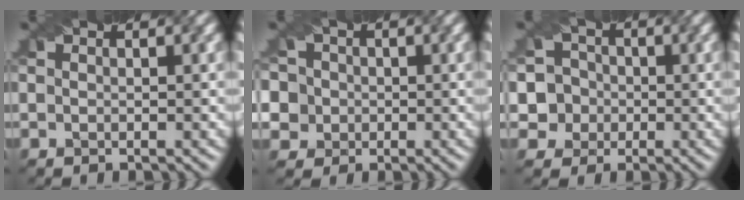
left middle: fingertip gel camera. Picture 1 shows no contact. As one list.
[{"total": 7.3, "force": [0.3, 6.8, 2.5], "torque": [-0.050, 0.026, -0.018]}, {"total": 5.6, "force": [-1.4, 5.4, 0.8], "torque": [-0.016, 0.022, -0.043]}]